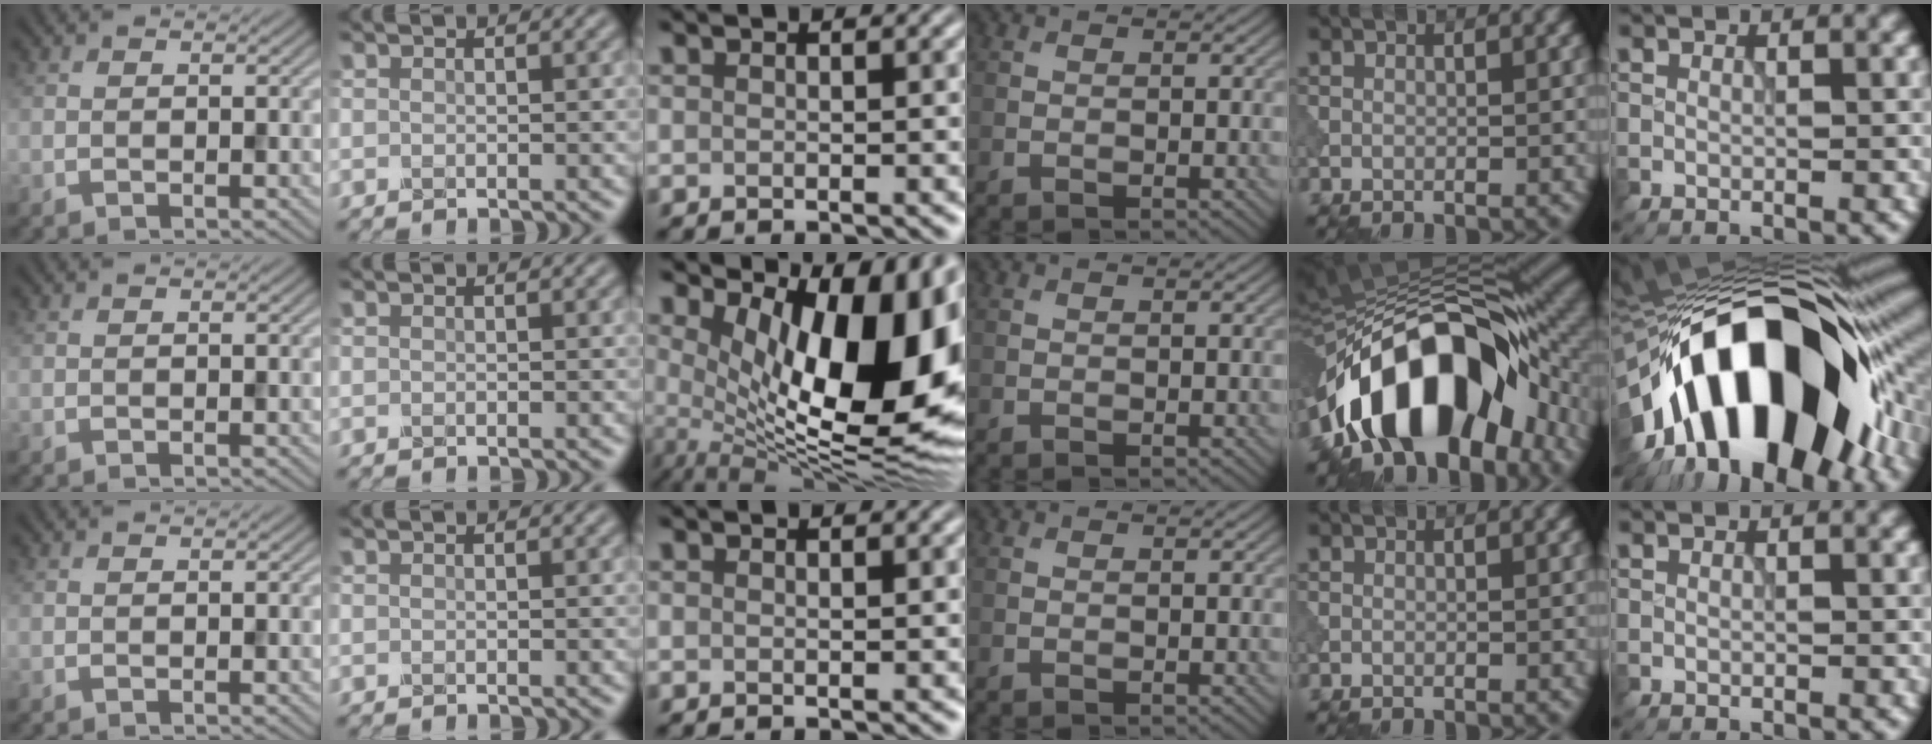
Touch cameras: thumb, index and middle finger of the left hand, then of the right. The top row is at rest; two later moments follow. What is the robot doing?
{"motion": "dispense", "object": "dispenser bottle"}